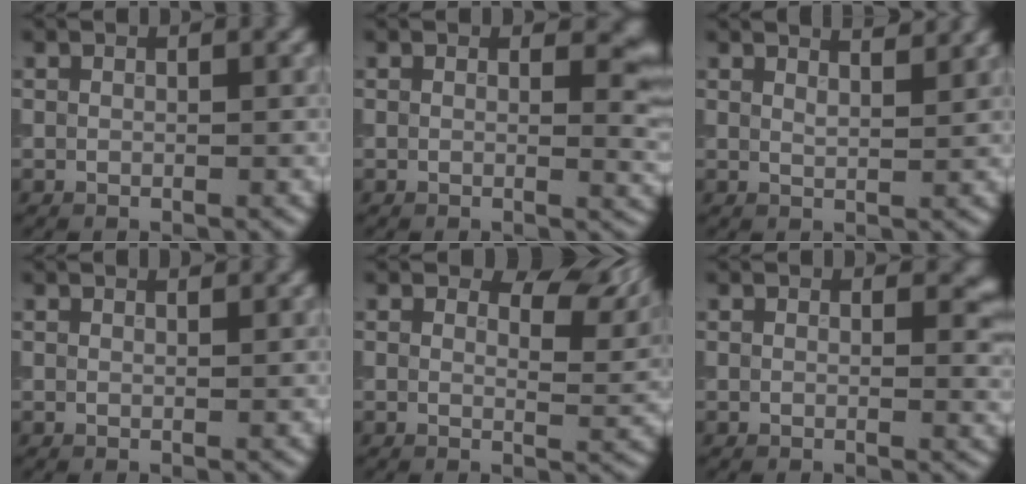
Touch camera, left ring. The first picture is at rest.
{"total": 3.0, "force": [0.9, 1.4, 2.4], "torque": [-0.019, -0.007, 0.011]}
{"total": 4.0, "force": [3.2, 1.3, 2.0], "torque": [-0.002, 0.025, 0.014]}
{"total": 1.1, "force": [1.0, 0.2, 0.4], "torque": [-0.006, -0.003, 0.007]}
{"total": 4.9, "force": [2.8, 2.4, 3.2], "torque": [-0.039, -0.004, 0.034]}
{"total": 1.7, "force": [0.7, 0.9, 1.3], "torque": [-0.007, -0.007, 0.009]}